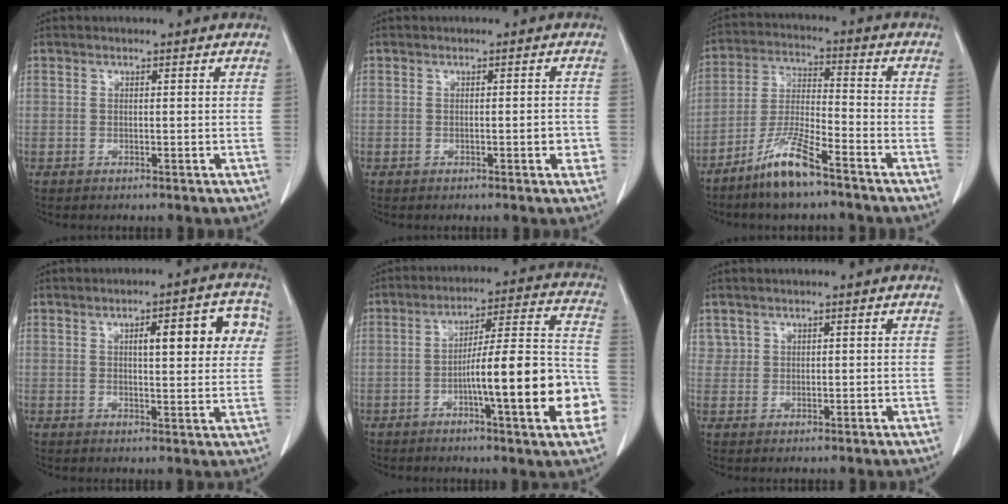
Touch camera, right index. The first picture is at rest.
{"total": 2.1, "force": [-0.6, 0.5, 2.0], "torque": [-0.026, -0.001, -0.007]}
{"total": 9.5, "force": [-6.8, 1.1, 6.6], "torque": [-0.141, -0.020, -0.134]}
{"total": 9.4, "force": [2.7, 2.5, 8.6], "torque": [-0.109, 0.019, 0.032]}
{"total": 17.5, "force": [-5.2, 1.5, 16.7], "torque": [-0.211, 0.021, -0.071]}
{"total": 1.6, "force": [0.9, 1.3, 0.0], "torque": [0.009, 0.004, 0.014]}